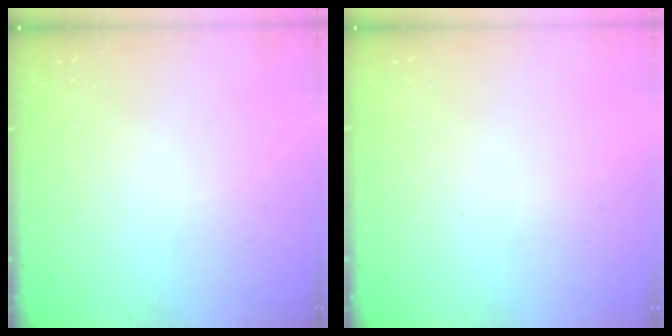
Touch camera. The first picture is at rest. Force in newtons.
{"total": 0.0}